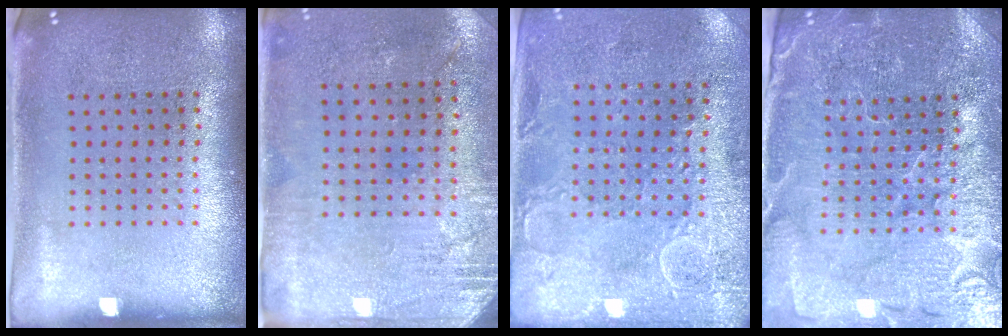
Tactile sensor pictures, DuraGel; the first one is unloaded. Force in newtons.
{"total": 2.8, "press": 2.4, "slide": 1.5}
{"total": 2.9, "press": 2.6, "slide": 1.2}
{"total": 4.2, "press": 4.0, "slide": 1.1}